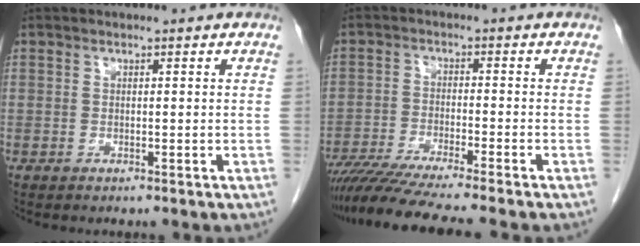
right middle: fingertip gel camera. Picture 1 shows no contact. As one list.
[{"total": 12.2, "force": [-10.4, -1.1, 6.3], "torque": [-0.086, -0.032, -0.166]}]